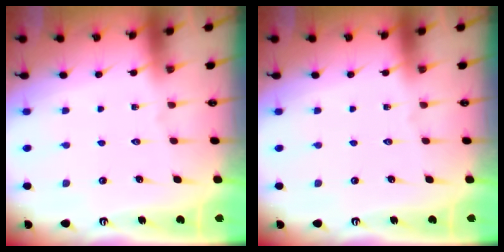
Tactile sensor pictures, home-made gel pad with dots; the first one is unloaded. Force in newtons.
{"total": 0.0}